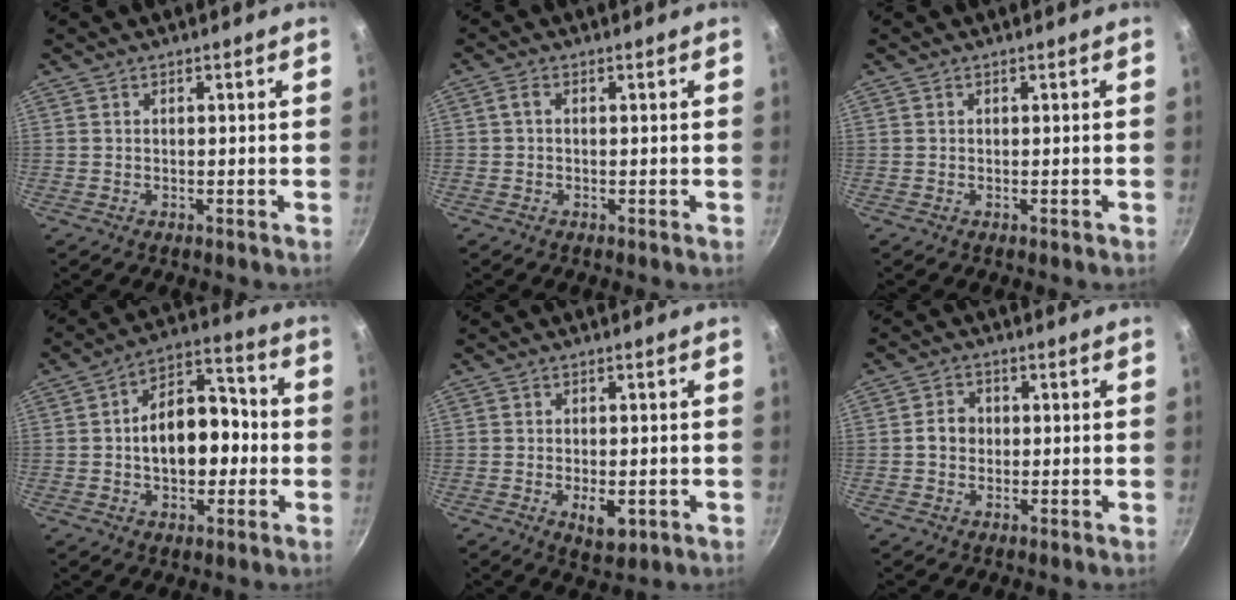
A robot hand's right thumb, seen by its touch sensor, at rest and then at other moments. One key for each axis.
{"total": 1.4, "fx": -0.1, "fy": 0.8, "fz": 1.2, "tx": -0.030, "ty": 0.008, "tz": -0.004}
{"total": 0.0}
{"total": 14.7, "fx": -1.2, "fy": 9.6, "fz": 11.1, "tx": -0.129, "ty": 0.041, "tz": -0.027}
{"total": 5.4, "fx": -1.5, "fy": 2.7, "fz": 4.4, "tx": -0.052, "ty": 0.000, "tz": -0.015}
{"total": 3.9, "fx": -0.1, "fy": 3.4, "fz": 2.0, "tx": -0.014, "ty": 0.011, "tz": -0.008}